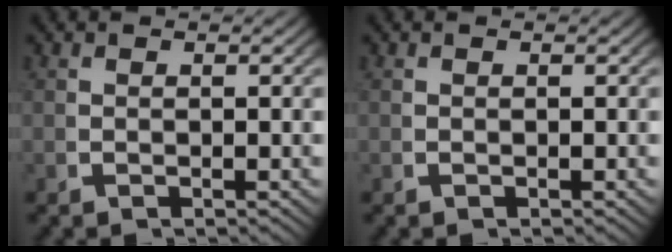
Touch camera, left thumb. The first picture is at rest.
{"total": 0.0}